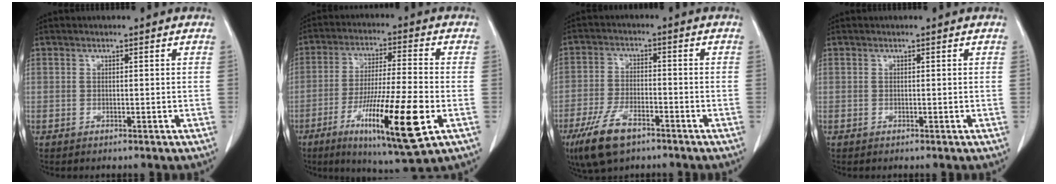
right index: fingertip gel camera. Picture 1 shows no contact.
{"total": 16.2, "force": [-6.0, 1.0, 15.0], "torque": [-0.271, -0.031, -0.099]}
{"total": 8.8, "force": [-5.6, 3.4, 5.9], "torque": [-0.126, -0.012, -0.100]}
{"total": 0.0}